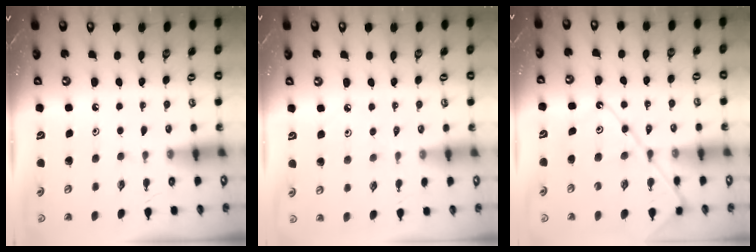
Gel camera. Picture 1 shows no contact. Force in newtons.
{"total": 2.6, "press": 2.5, "slide": 0.5}
{"total": 12.8, "press": 12.8, "slide": 1.6}